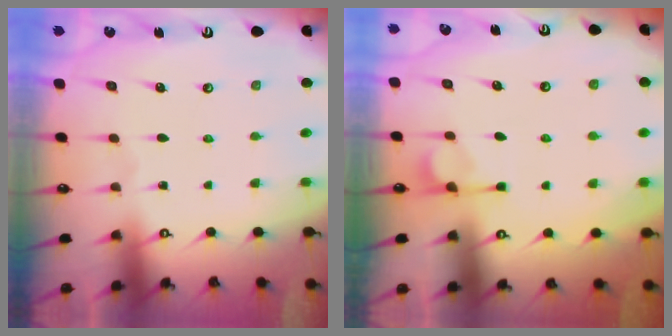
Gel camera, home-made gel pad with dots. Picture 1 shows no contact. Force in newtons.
{"total": 1.2, "press": 0.3, "slide": 1.1}